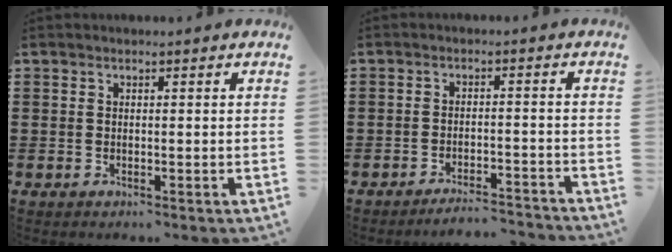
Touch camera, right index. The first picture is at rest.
{"total": 3.4, "force": [-3.4, 0.0, 0.6], "torque": [-0.013, 0.000, -0.070]}